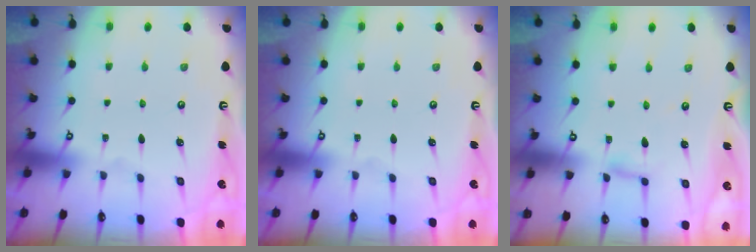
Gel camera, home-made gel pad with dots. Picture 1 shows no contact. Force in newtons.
{"total": 0.0}
{"total": 2.6, "press": 2.6, "slide": 0.3}